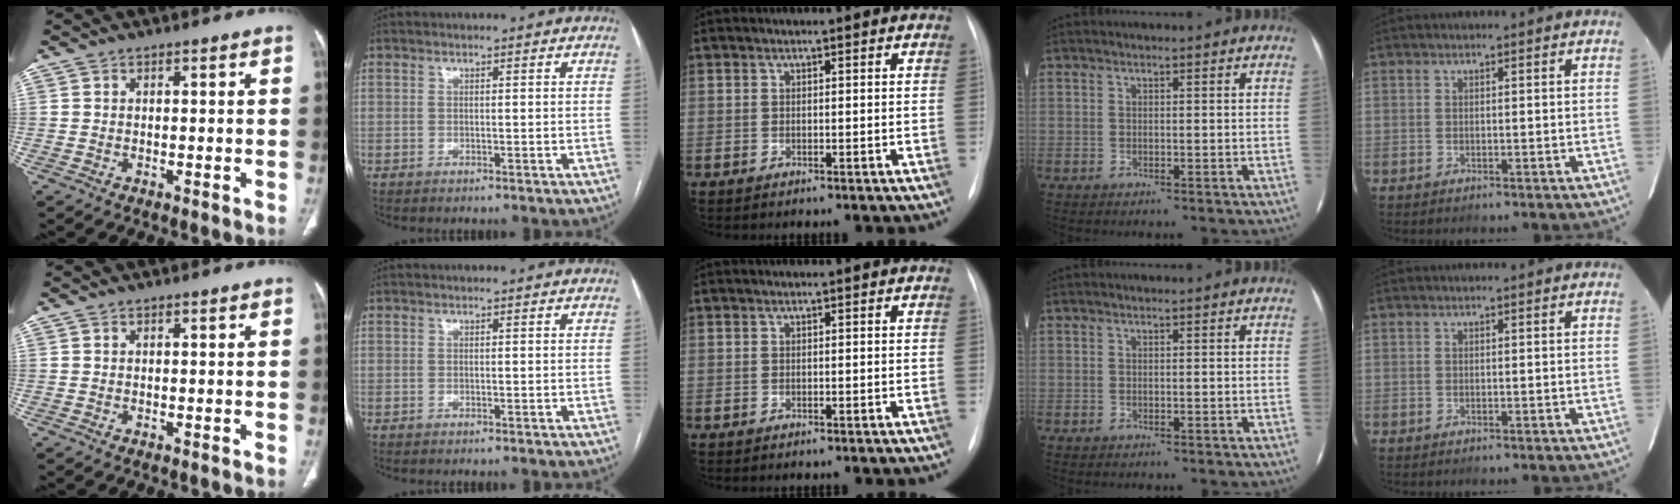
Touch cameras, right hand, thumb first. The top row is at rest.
{}